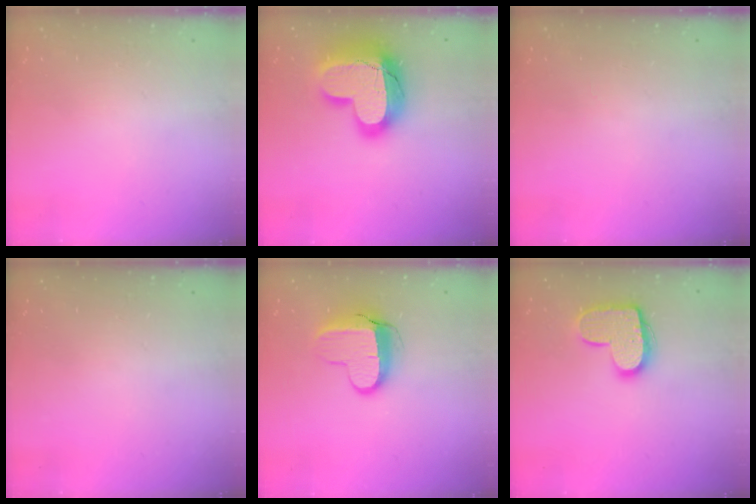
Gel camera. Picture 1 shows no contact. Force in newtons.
{"total": 21.0, "press": 20.9, "slide": 1.5}
{"total": 0.0}
{"total": 0.0}
{"total": 9.9, "press": 9.8, "slide": 0.9}
{"total": 13.7, "press": 13.7, "slide": 0.6}